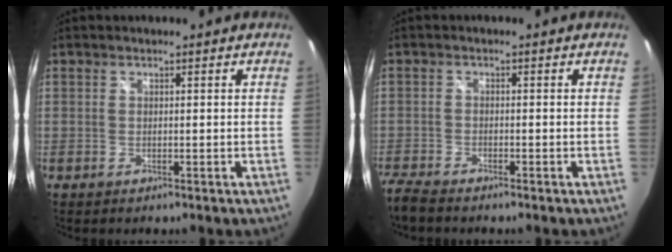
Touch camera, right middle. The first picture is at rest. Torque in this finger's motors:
{"motor_torque": [0.50, -0.67, 0.02, 0.04]}